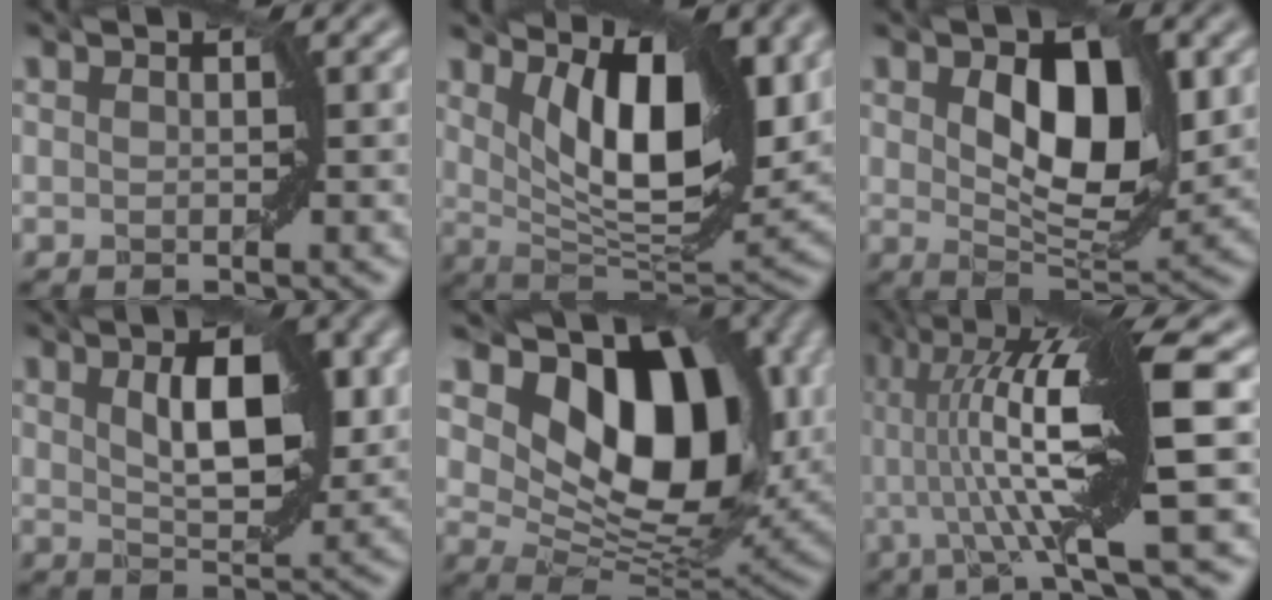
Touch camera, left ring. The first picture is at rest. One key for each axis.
{"total": 10.0, "fx": 3.6, "fy": 4.0, "fz": 8.5, "tx": -0.136, "ty": -0.014, "tz": 0.062}
{"total": 8.2, "fx": 1.7, "fy": 4.3, "fz": 6.8, "tx": -0.114, "ty": -0.006, "tz": 0.032}
{"total": 6.7, "fx": 1.7, "fy": 2.9, "fz": 5.8, "tx": -0.093, "ty": 0.002, "tz": 0.033}
{"total": 14.3, "fx": 5.1, "fy": 8.8, "fz": 10.1, "tx": -0.146, "ty": -0.006, "tz": 0.090}
{"total": 12.8, "fx": 0.8, "fy": 1.6, "fz": 12.7, "tx": -0.198, "ty": 0.017, "tz": 0.016}